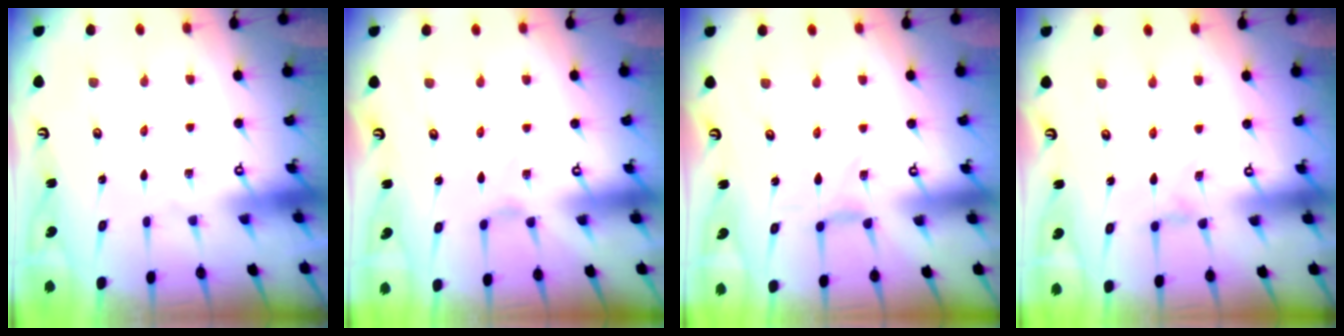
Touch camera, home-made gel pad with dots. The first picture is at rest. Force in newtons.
{"total": 0.0}
{"total": 0.7, "press": 0.6, "slide": 0.1}
{"total": 0.8, "press": 0.8, "slide": 0.3}